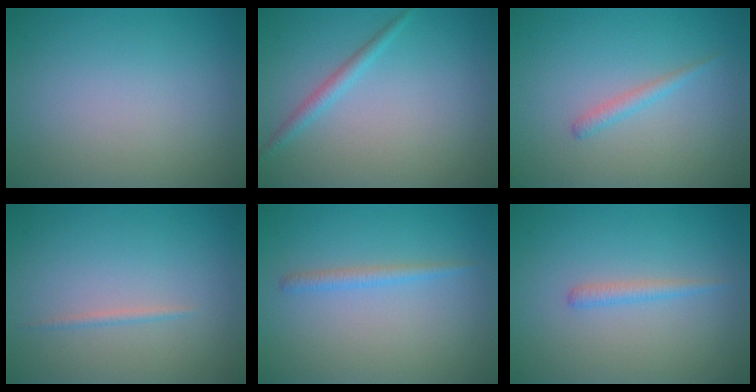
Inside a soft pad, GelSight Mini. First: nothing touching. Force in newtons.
{"total": 1.4, "press": 1.4, "slide": 0.0}
{"total": 1.2, "press": 1.1, "slide": 0.1}
{"total": 0.7, "press": 0.7, "slide": 0.1}
{"total": 1.3, "press": 1.3, "slide": 0.0}
{"total": 1.2, "press": 1.2, "slide": 0.0}